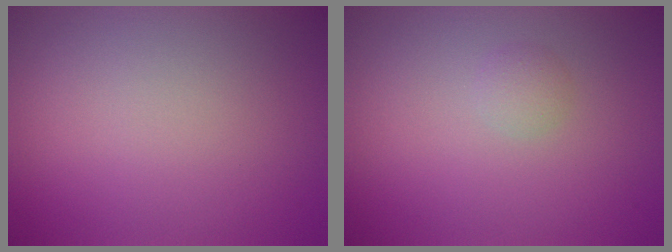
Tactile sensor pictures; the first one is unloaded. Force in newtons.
{"total": 1.0, "press": 1.0, "slide": 0.0}